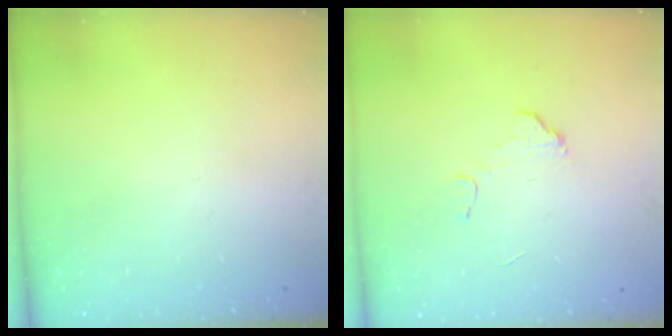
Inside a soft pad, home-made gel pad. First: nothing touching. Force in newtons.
{"total": 4.0, "press": 4.0, "slide": 0.2}